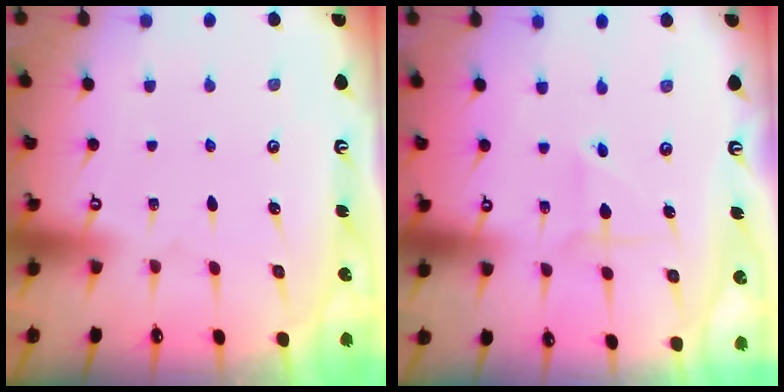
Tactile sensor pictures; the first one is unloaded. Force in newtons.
{"total": 2.9, "press": 2.9, "slide": 0.2}